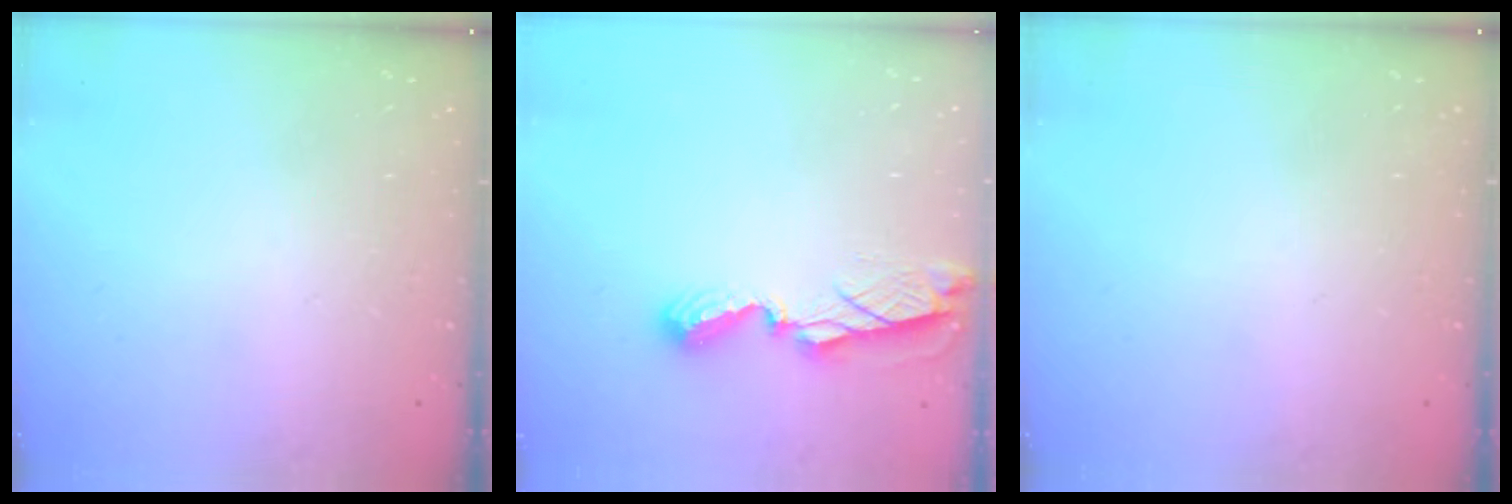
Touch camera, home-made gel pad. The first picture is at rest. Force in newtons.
{"total": 7.7, "press": 7.7, "slide": 0.7}
{"total": 0.0}